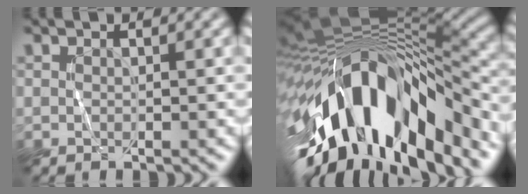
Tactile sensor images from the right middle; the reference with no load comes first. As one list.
[{"total": 16.0, "force": [-7.6, 7.6, 11.8], "torque": [-0.214, 0.004, -0.126]}]